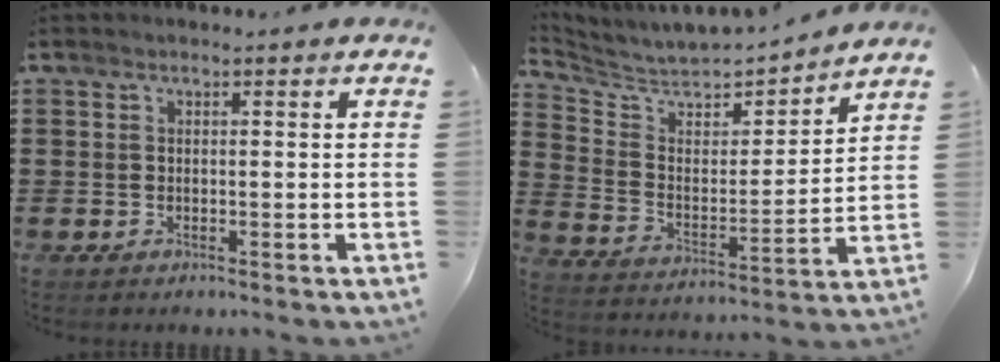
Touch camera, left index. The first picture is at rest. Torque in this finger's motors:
{"motor_torque": [-0.50, 0.88, 0.09, 0.03]}